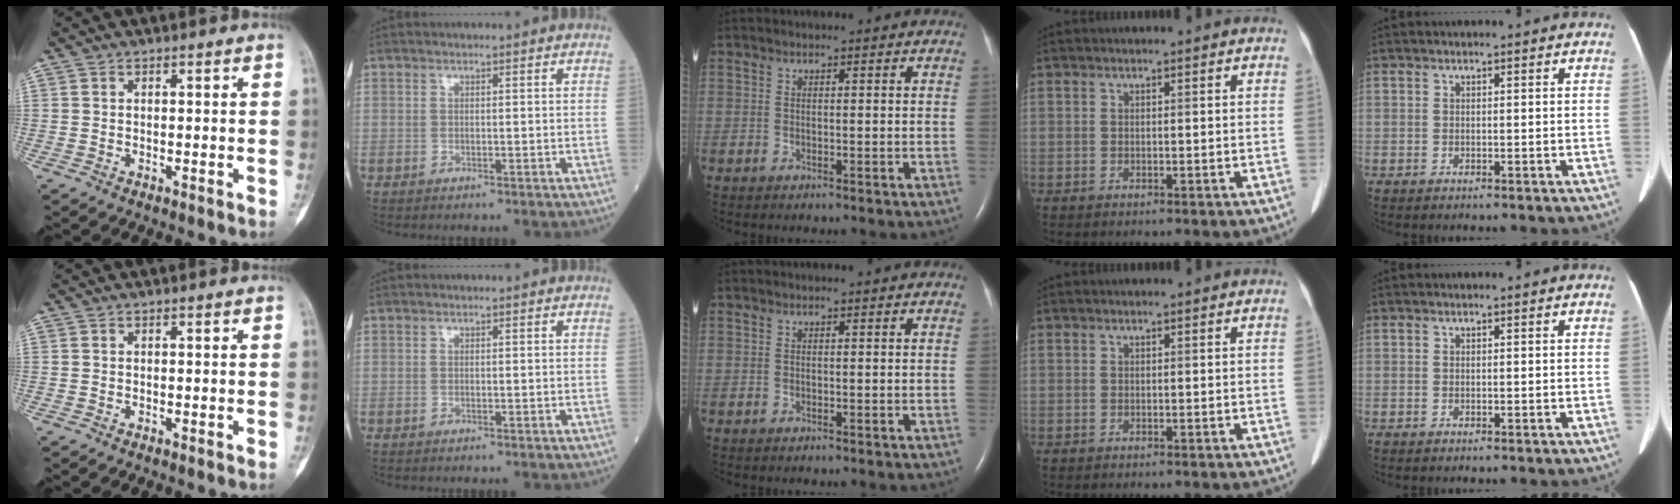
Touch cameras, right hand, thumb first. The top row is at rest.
{}